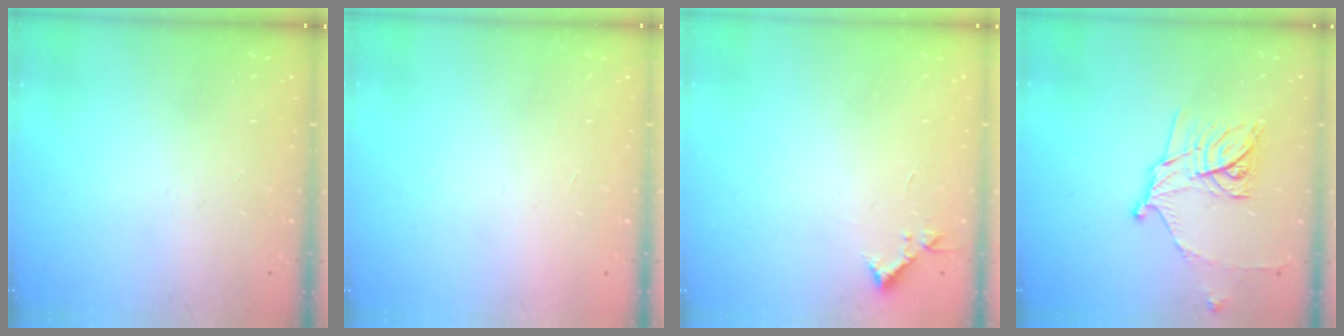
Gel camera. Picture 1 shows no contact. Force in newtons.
{"total": 1.5, "press": 1.5, "slide": 0.1}
{"total": 3.6, "press": 3.6, "slide": 0.5}
{"total": 13.5, "press": 13.5, "slide": 0.1}